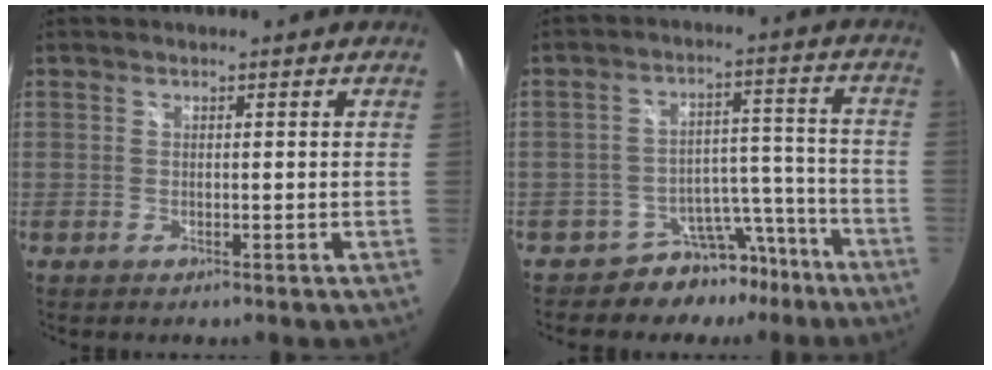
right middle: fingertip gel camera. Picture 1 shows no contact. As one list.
[{"total": 9.8, "force": [-8.0, 5.4, 1.3], "torque": [-0.007, 0.049, -0.110]}]